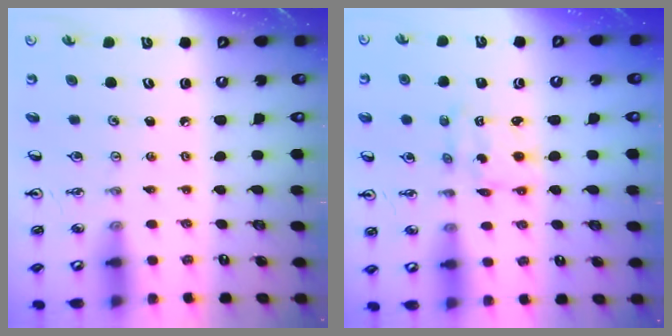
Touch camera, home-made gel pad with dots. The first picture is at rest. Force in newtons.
{"total": 2.8, "press": 2.8, "slide": 0.3}